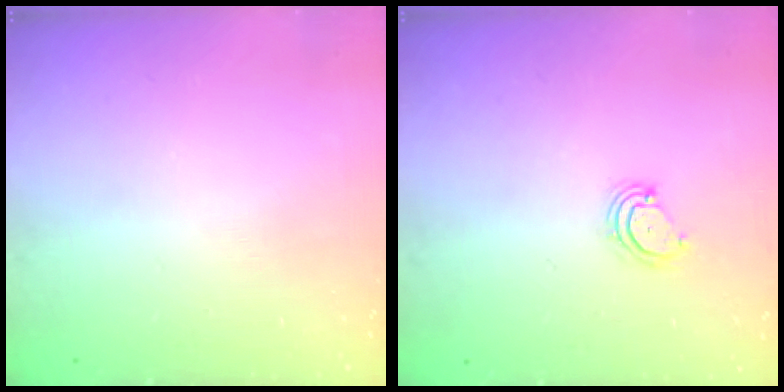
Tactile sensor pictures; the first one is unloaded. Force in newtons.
{"total": 3.3, "press": 3.2, "slide": 0.7}